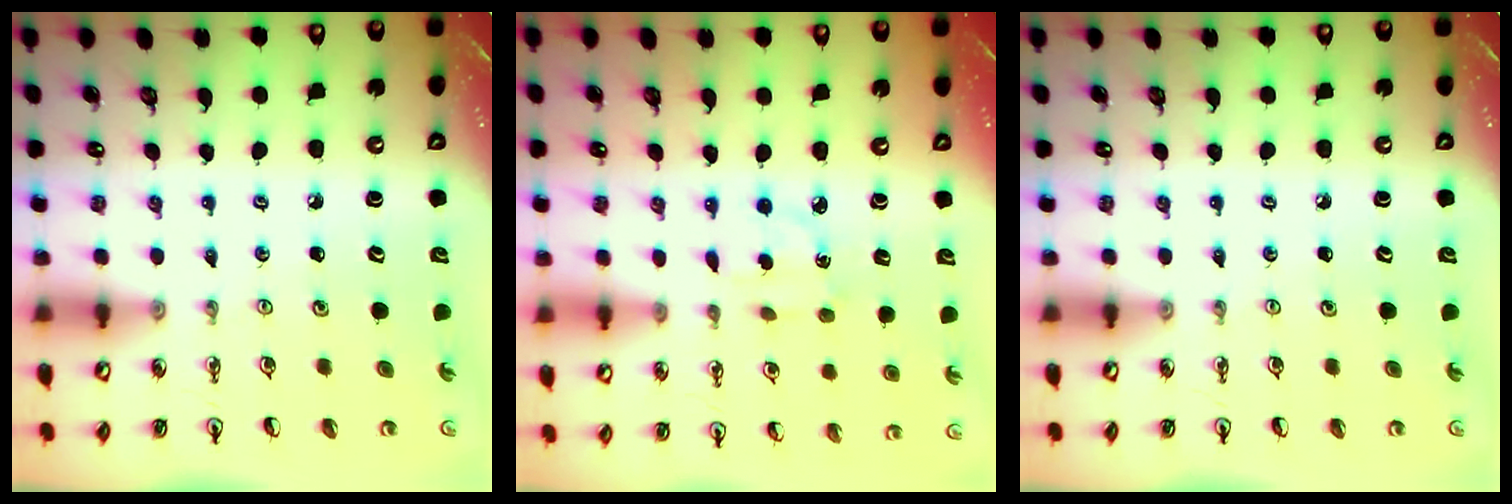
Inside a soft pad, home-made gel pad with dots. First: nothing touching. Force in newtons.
{"total": 4.2, "press": 4.2, "slide": 0.6}
{"total": 0.0}